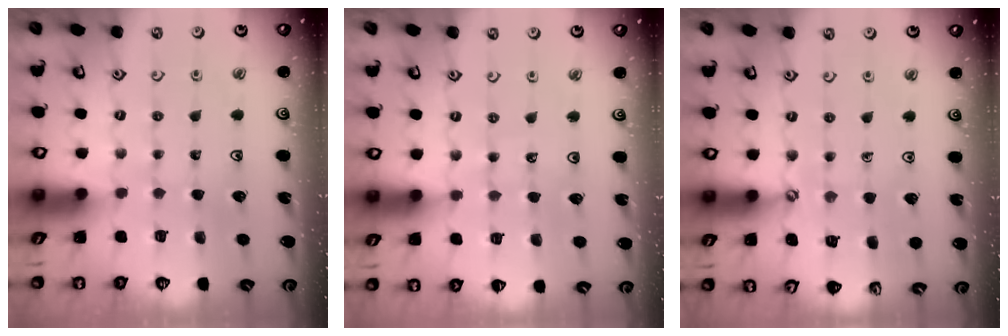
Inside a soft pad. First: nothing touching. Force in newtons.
{"total": 3.2, "press": 3.0, "slide": 1.3}
{"total": 3.9, "press": 3.9, "slide": 0.4}